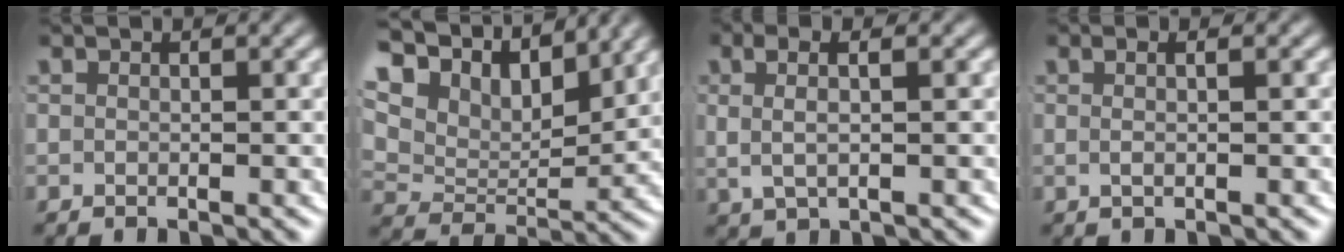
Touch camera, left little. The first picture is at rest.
{"total": 12.2, "force": [6.4, 7.4, 7.2], "torque": [-0.145, 0.018, 0.094]}
{"total": 4.1, "force": [1.1, 2.0, 3.4], "torque": [-0.058, 0.007, 0.018]}
{"total": 1.4, "force": [-0.2, -0.2, 1.3], "torque": [-0.020, -0.003, 0.000]}